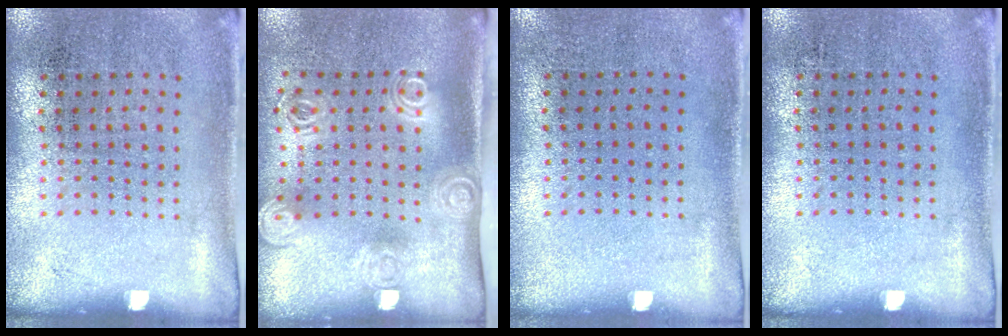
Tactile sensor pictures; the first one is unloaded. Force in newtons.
{"total": 2.0, "press": 1.4, "slide": 1.4}
{"total": 0.0}
{"total": 0.0}